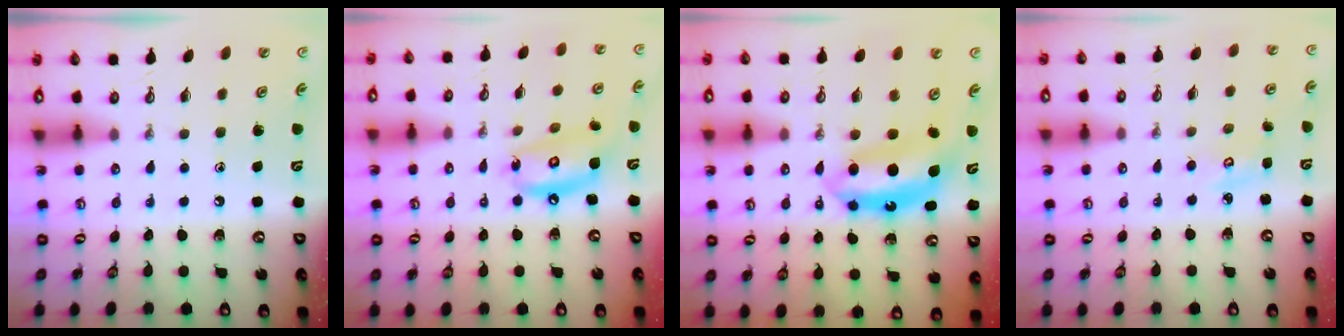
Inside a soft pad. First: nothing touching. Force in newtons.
{"total": 12.4, "press": 12.3, "slide": 1.3}
{"total": 7.4, "press": 7.3, "slide": 0.7}
{"total": 3.4, "press": 3.4, "slide": 0.4}